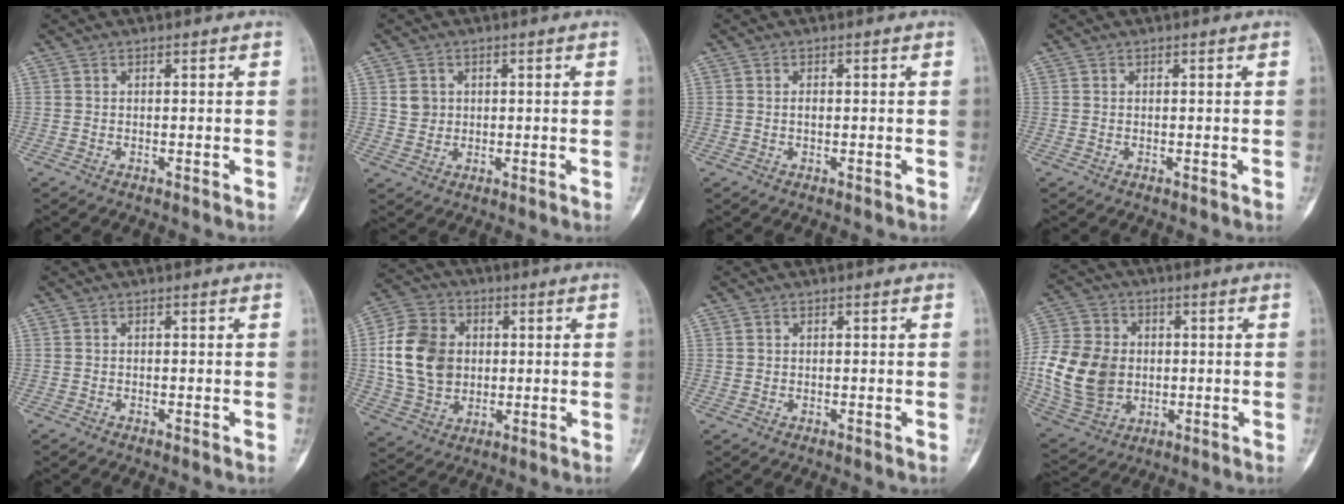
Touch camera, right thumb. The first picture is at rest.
{"total": 3.3, "force": [0.8, 2.9, 1.2], "torque": [-0.006, -0.003, 0.018]}
{"total": 0.7, "force": [0.0, 0.4, 0.5], "torque": [-0.007, 0.001, 0.000]}
{"total": 0.0}
{"total": 0.0}
{"total": 14.7, "force": [1.2, 11.8, 8.8], "torque": [-0.142, 0.008, 0.024]}
{"total": 0.7, "force": [0.2, 0.7, 0.2], "torque": [-0.001, 0.002, 0.005]}
{"total": 17.6, "force": [-0.8, 13.9, 10.8], "torque": [-0.208, 0.006, -0.004]}